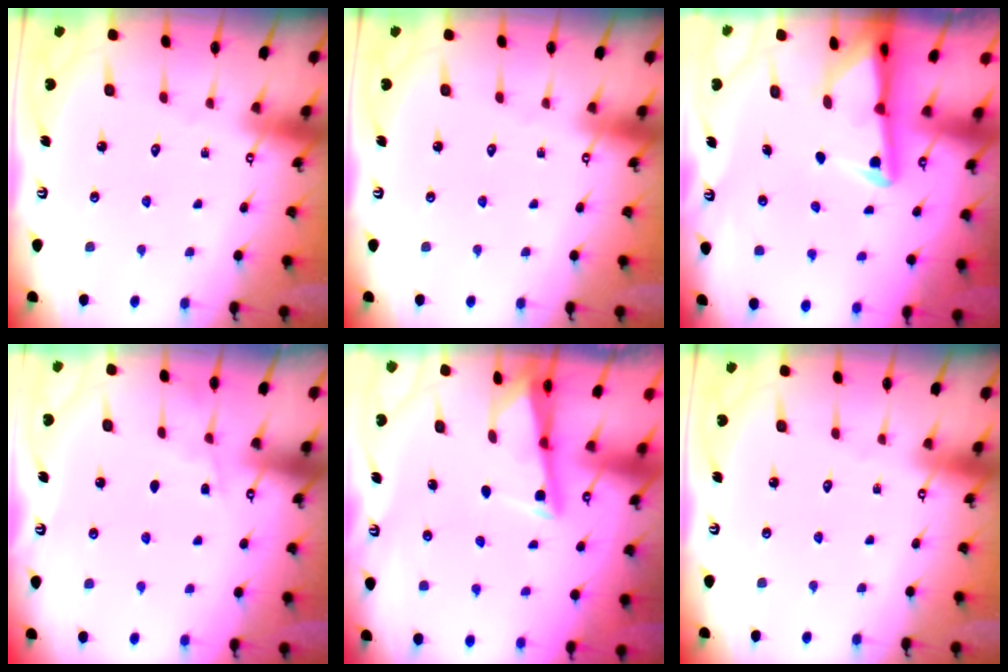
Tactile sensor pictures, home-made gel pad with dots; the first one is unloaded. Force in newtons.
{"total": 0.0}
{"total": 4.6, "press": 4.6, "slide": 0.9}
{"total": 3.8, "press": 3.7, "slide": 0.5}
{"total": 2.7, "press": 2.7, "slide": 0.2}
{"total": 0.0}